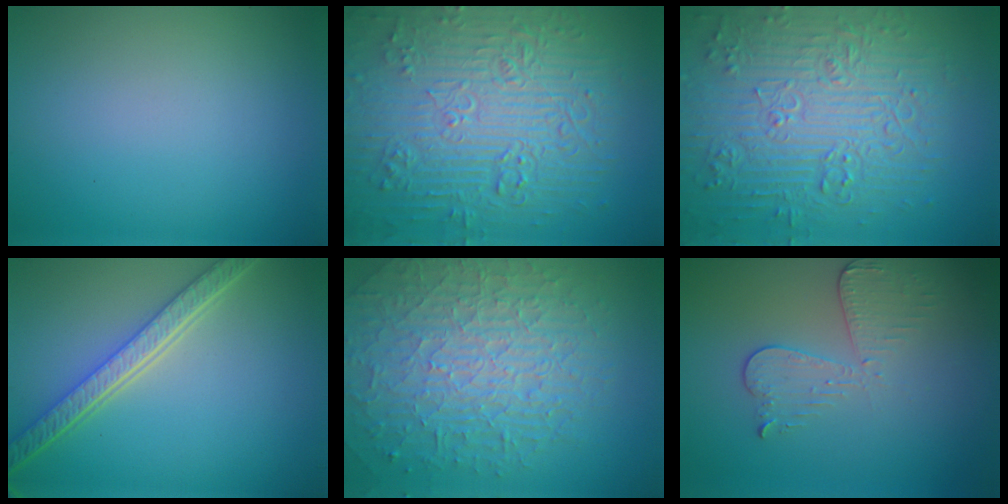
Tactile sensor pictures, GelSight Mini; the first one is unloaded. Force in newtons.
{"total": 11.8, "press": 7.8, "slide": 8.8}
{"total": 9.8, "press": 6.9, "slide": 7.0}
{"total": 5.4, "press": 4.1, "slide": 3.5}
{"total": 9.8, "press": 6.4, "slide": 7.4}
{"total": 3.1, "press": 2.7, "slide": 1.4}